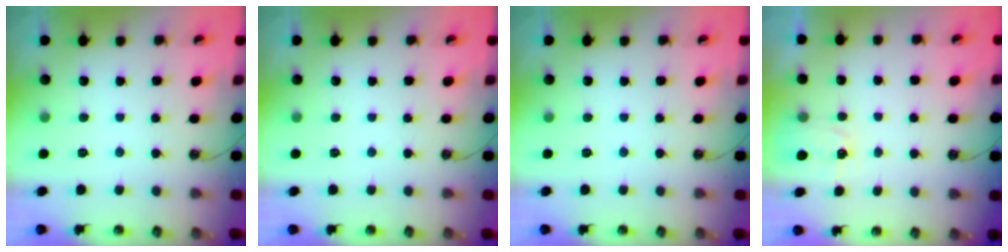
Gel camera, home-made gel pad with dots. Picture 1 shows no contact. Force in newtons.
{"total": 0.0}
{"total": 0.0}
{"total": 2.0, "press": 2.0, "slide": 0.3}